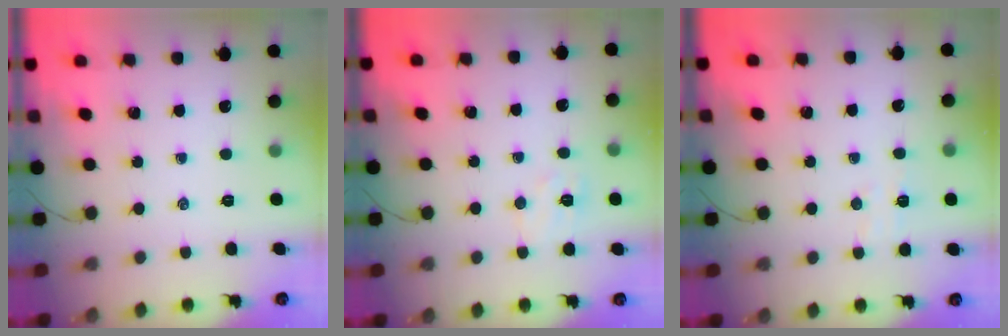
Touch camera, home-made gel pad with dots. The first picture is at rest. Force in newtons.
{"total": 5.6, "press": 5.5, "slide": 1.1}
{"total": 3.6, "press": 3.5, "slide": 0.9}